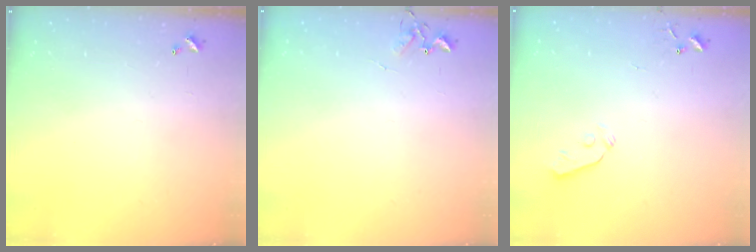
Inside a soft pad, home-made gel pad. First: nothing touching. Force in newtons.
{"total": 4.5, "press": 4.5, "slide": 0.5}
{"total": 3.3, "press": 3.2, "slide": 0.7}